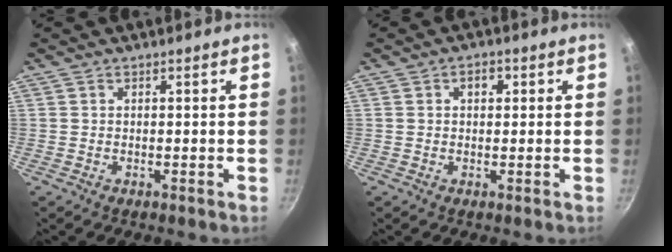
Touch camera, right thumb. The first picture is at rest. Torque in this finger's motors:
{"motor_torque": [0.32, 0.96, 0.43, -0.03, -0.01]}